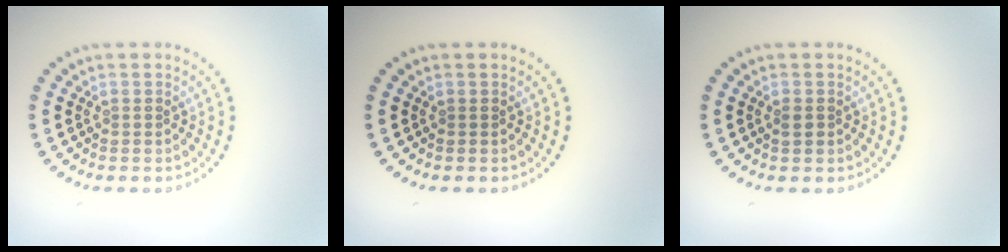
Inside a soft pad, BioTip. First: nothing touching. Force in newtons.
{"total": 0.0}
{"total": 0.8, "press": 0.8, "slide": 0.2}